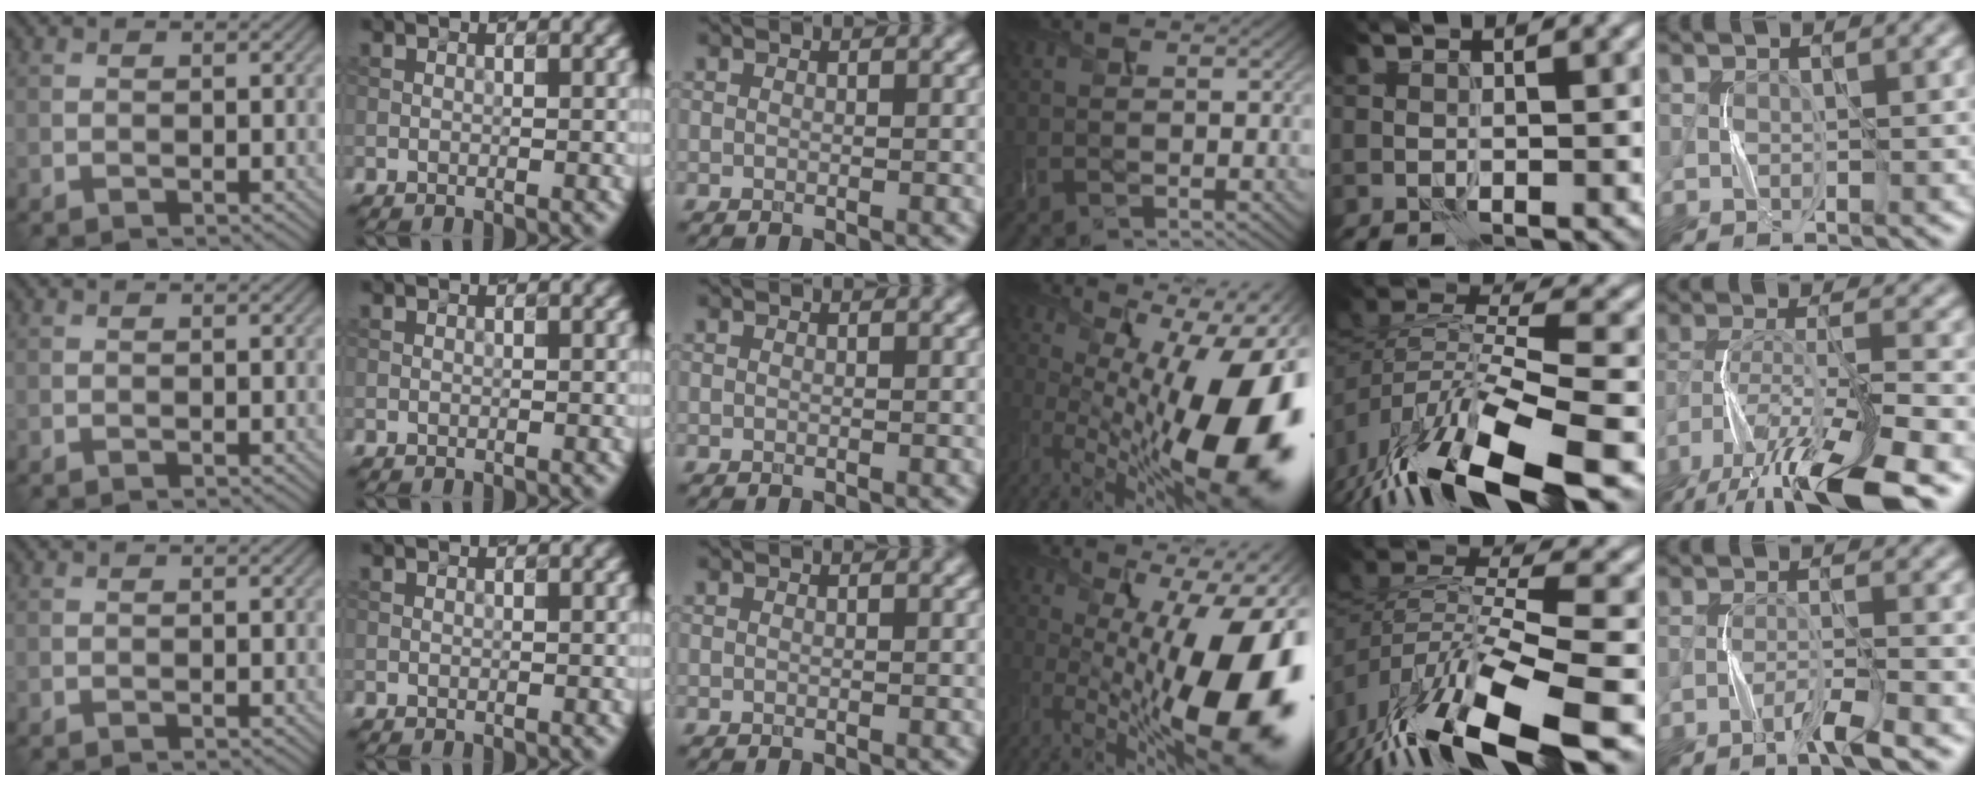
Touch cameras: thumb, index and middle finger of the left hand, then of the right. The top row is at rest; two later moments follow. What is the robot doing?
{"motion": "press", "object": "grip strengthener"}